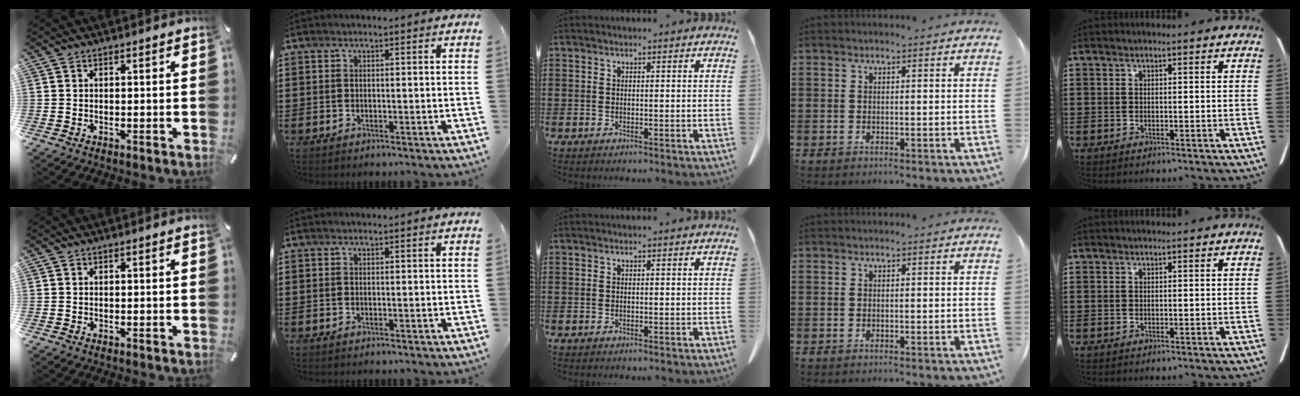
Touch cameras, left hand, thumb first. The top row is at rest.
{}